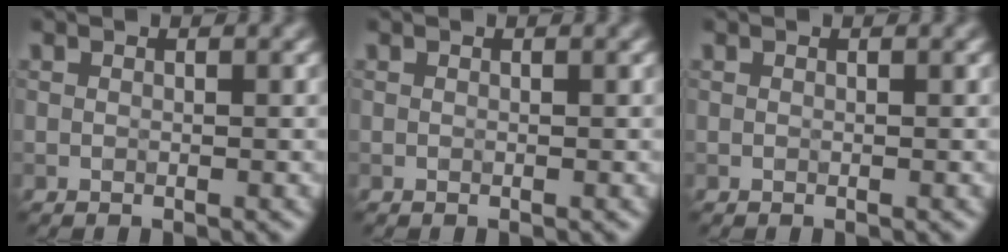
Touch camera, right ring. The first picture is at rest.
{"total": 0.0}
{"total": 0.0}